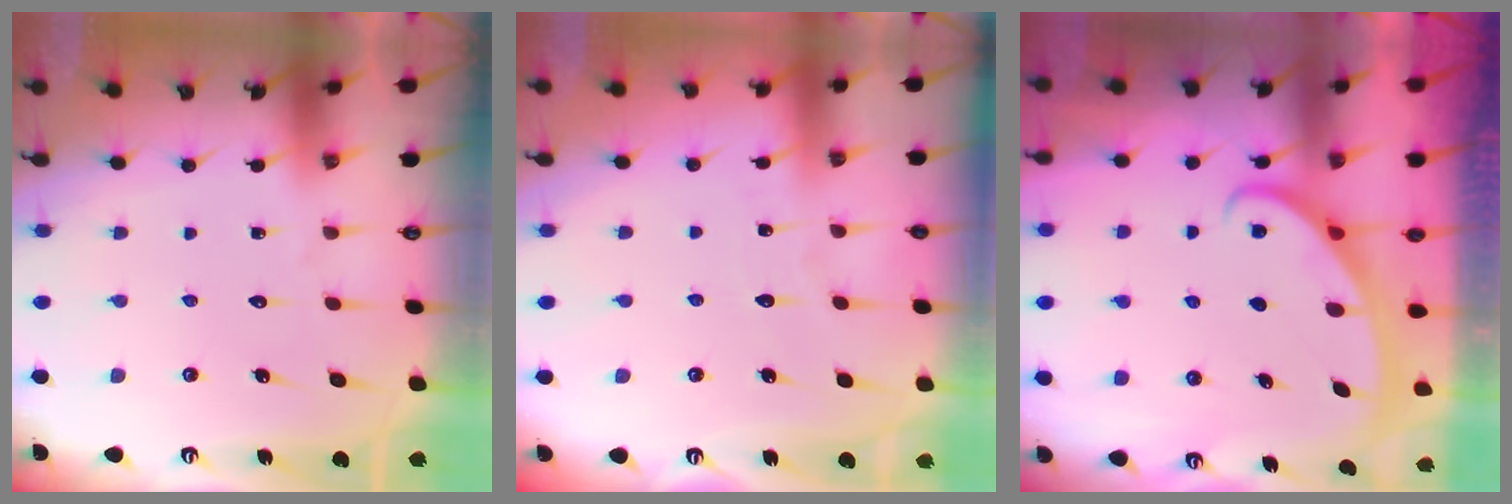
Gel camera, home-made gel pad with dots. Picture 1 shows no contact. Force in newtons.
{"total": 2.7, "press": 2.7, "slide": 0.2}
{"total": 2.8, "press": 2.8, "slide": 0.3}